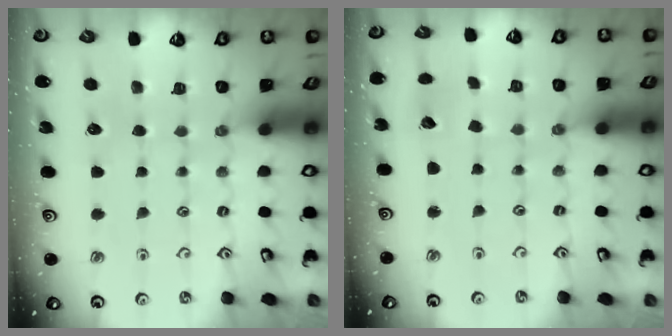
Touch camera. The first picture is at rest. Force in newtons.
{"total": 5.2, "press": 5.1, "slide": 0.4}